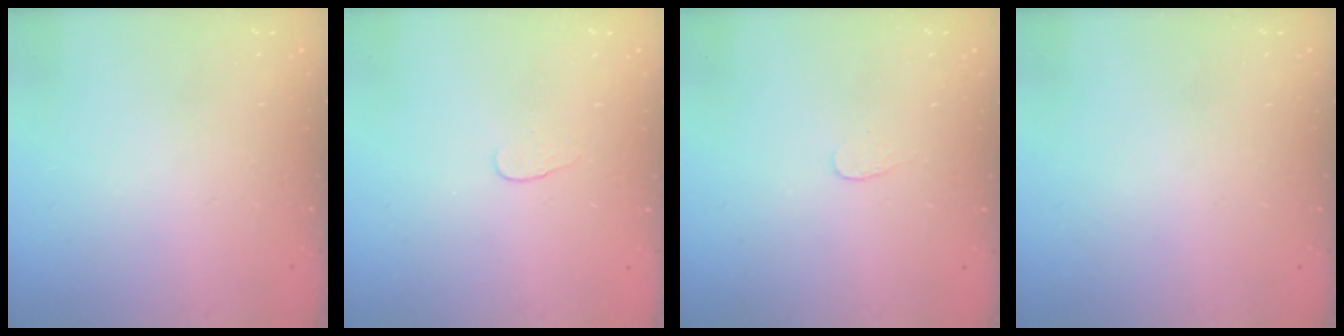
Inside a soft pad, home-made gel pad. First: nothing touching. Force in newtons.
{"total": 3.8, "press": 3.8, "slide": 0.3}
{"total": 3.0, "press": 3.0, "slide": 0.2}
{"total": 0.0}